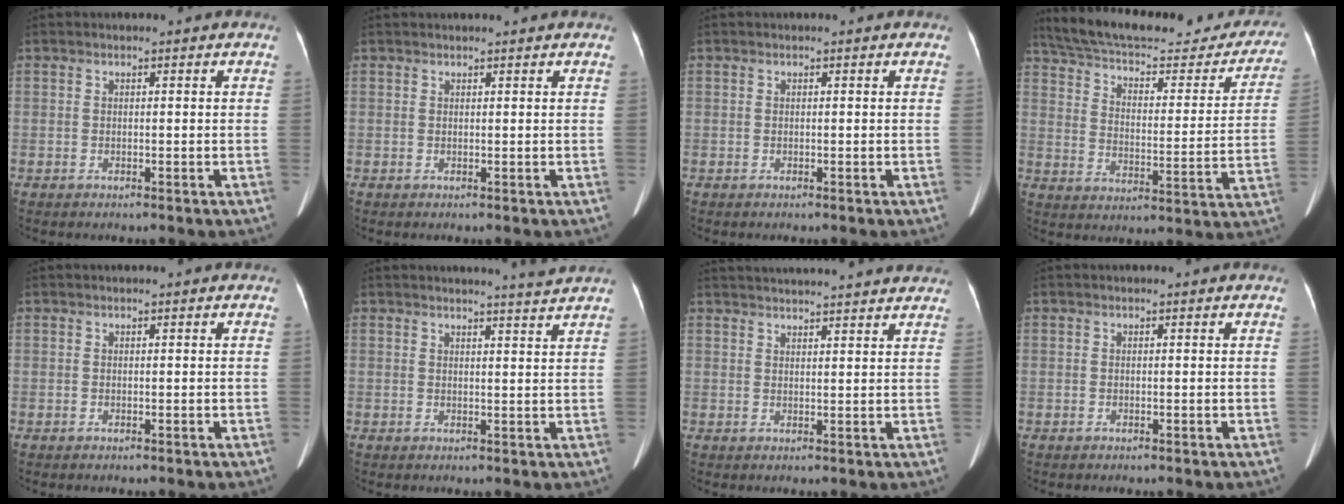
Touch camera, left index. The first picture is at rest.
{"total": 2.1, "force": [2.0, 0.1, 0.6], "torque": [-0.010, 0.020, 0.025]}
{"total": 0.0}
{"total": 30.0, "force": [26.6, 7.8, 11.5], "torque": [-0.188, -0.040, 0.338]}
{"total": 0.0}
{"total": 3.7, "force": [3.4, -1.4, 0.6], "torque": [-0.016, -0.016, 0.040]}
{"total": 17.9, "force": [16.9, 1.0, 5.8], "torque": [-0.095, 0.021, 0.220]}
{"total": 0.5, "force": [0.5, 0.0, 0.1], "torque": [-0.001, 0.003, 0.007]}